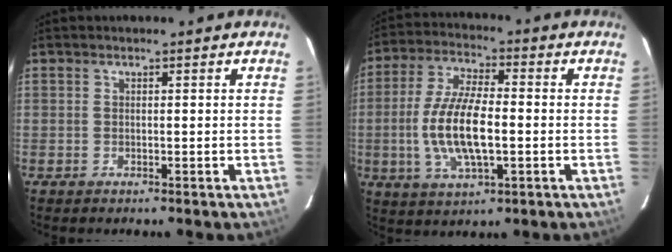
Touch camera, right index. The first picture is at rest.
{"total": 12.9, "force": [-1.9, 4.7, 11.9], "torque": [-0.246, -0.002, -0.034]}